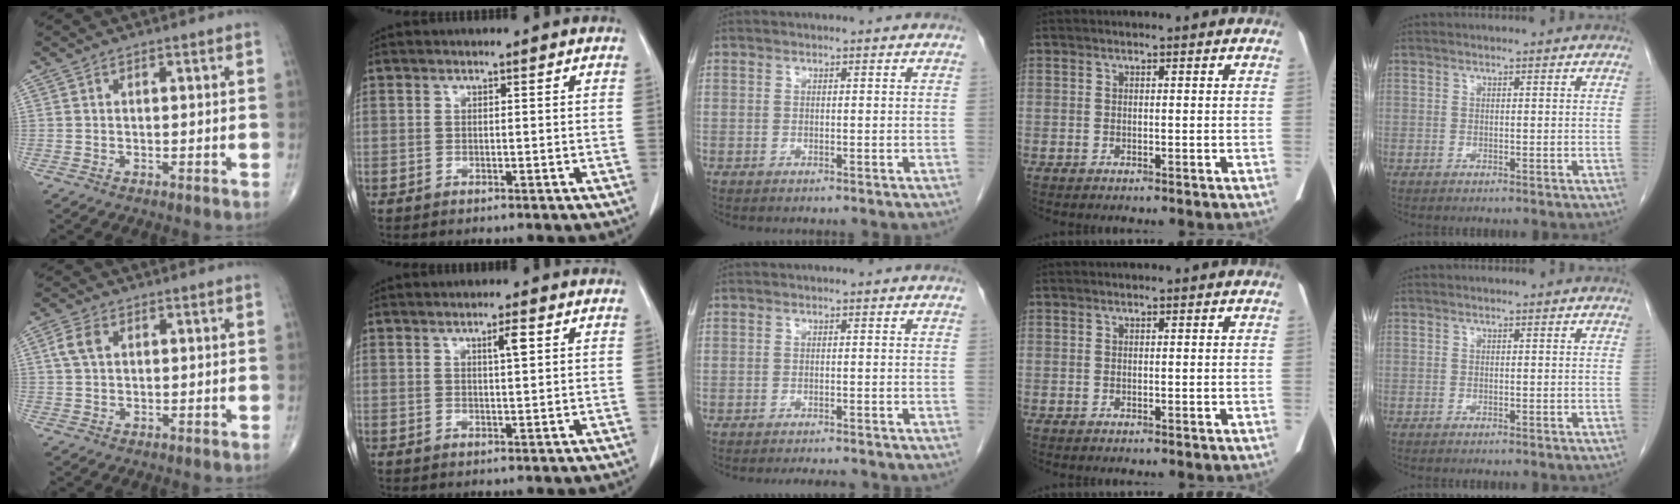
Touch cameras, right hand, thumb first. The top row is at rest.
{"thumb": {"total": 3.8, "force": [1.1, 2.5, 2.7], "torque": [-0.060, 0.007, 0.021]}, "index": {"total": 2.2, "force": [0.9, 0.2, 2.0], "torque": [-0.036, -0.001, 0.015]}, "middle": {"total": 3.3, "force": [-3.1, 0.4, 1.0], "torque": [-0.013, -0.007, -0.042]}}